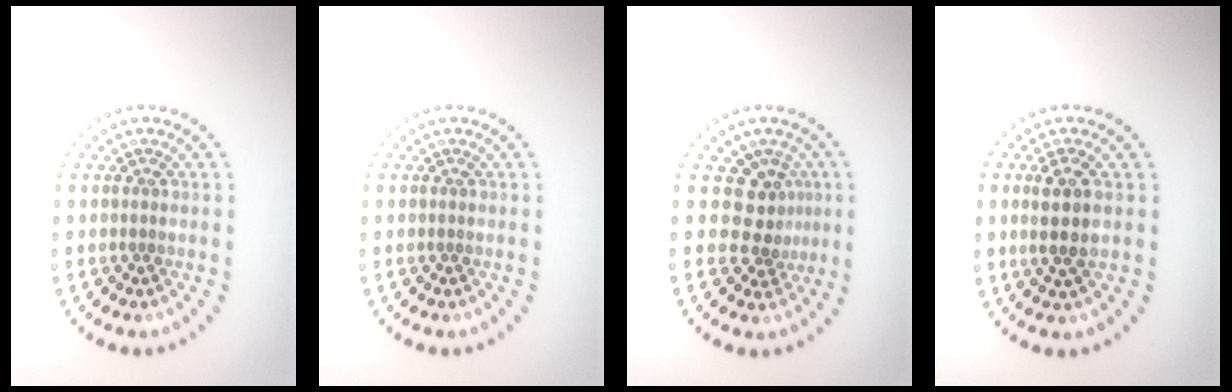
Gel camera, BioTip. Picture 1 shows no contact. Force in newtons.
{"total": 0.0}
{"total": 2.9, "press": 2.2, "slide": 1.9}
{"total": 2.7, "press": 2.5, "slide": 1.0}